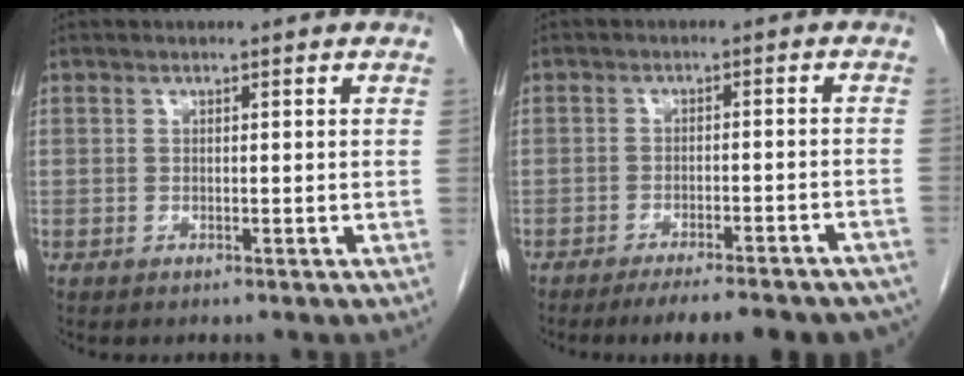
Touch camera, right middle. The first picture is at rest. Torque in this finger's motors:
{"motor_torque": [1.21, -0.93, 0.26, 0.14]}